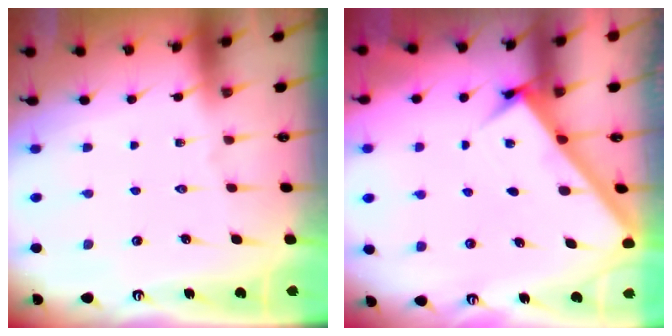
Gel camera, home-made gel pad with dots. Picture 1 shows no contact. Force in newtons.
{"total": 2.9, "press": 2.8, "slide": 0.2}